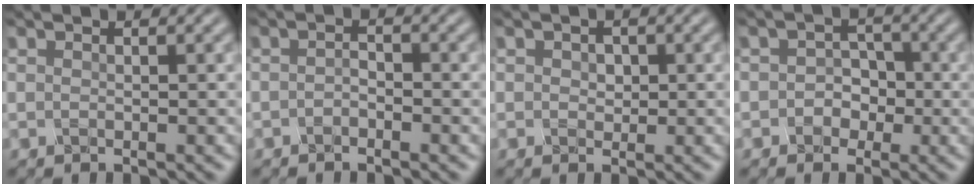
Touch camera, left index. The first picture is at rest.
{"total": 1.4, "force": [-1.1, 0.6, 0.5], "torque": [-0.010, 0.001, -0.027]}
{"total": 1.4, "force": [-0.1, 1.2, 0.6], "torque": [-0.016, 0.001, -0.004]}
{"total": 2.5, "force": [-1.1, 2.1, 0.9], "torque": [-0.008, 0.002, -0.031]}